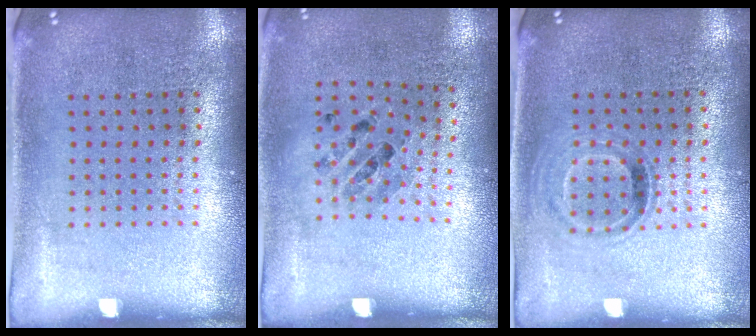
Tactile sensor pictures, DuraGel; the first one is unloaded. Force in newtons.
{"total": 0.9, "press": 0.7, "slide": 0.5}
{"total": 1.0, "press": 0.8, "slide": 0.5}